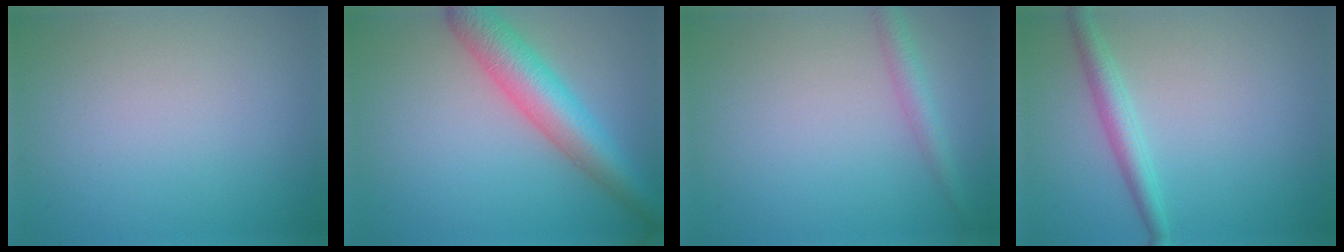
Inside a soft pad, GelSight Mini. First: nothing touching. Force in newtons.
{"total": 6.3, "press": 6.3, "slide": 0.2}
{"total": 2.2, "press": 2.2, "slide": 0.1}
{"total": 2.5, "press": 2.5, "slide": 0.1}